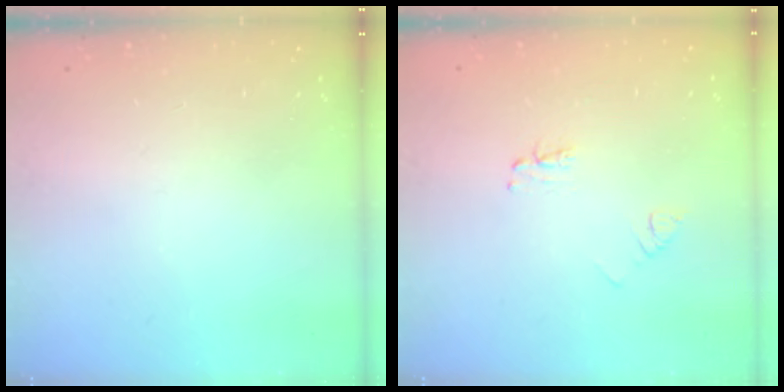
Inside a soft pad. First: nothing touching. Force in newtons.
{"total": 4.0, "press": 3.9, "slide": 0.3}